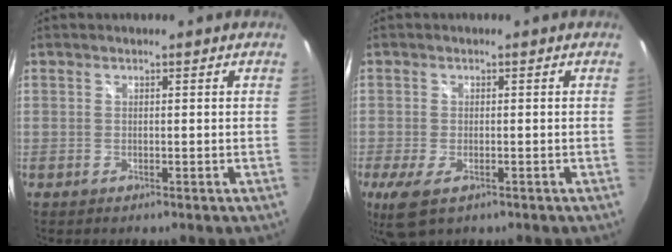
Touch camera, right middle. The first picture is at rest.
{"total": 6.0, "force": [-2.9, 2.8, 4.4], "torque": [-0.095, -0.023, -0.050]}